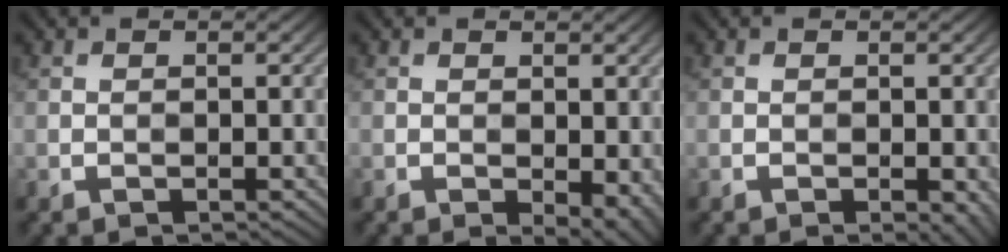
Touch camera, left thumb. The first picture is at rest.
{"total": 3.9, "force": [-1.1, 2.0, 3.1], "torque": [-0.038, -0.009, -0.011]}
{"total": 1.6, "force": [-0.6, 0.5, 1.3], "torque": [-0.020, -0.004, -0.006]}